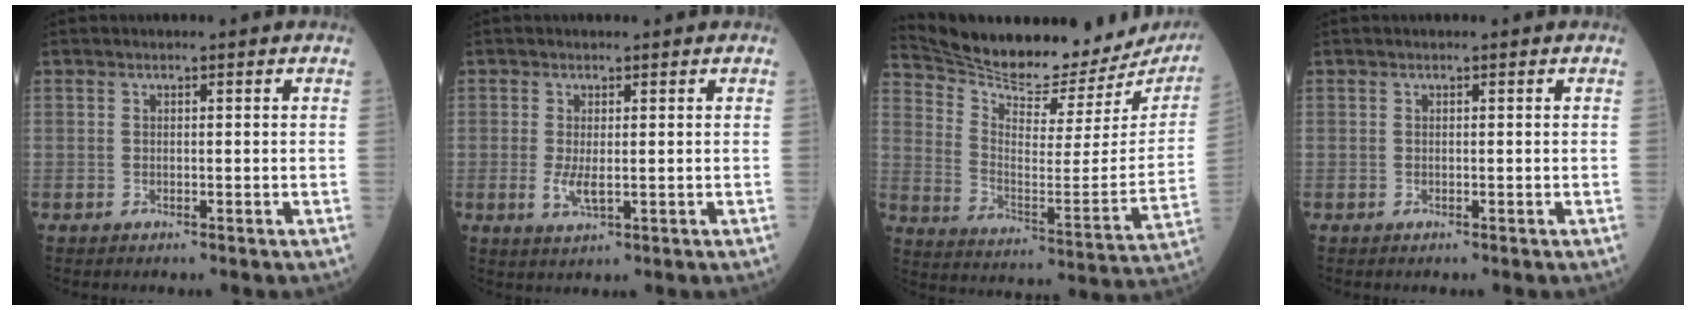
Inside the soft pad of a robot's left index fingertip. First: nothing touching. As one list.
[{"total": 2.7, "force": [-0.1, 0.8, 2.6], "torque": [-0.055, -0.009, 0.004]}, {"total": 23.6, "force": [21.9, 5.1, 7.1], "torque": [-0.127, -0.074, 0.302]}, {"total": 0.0}]